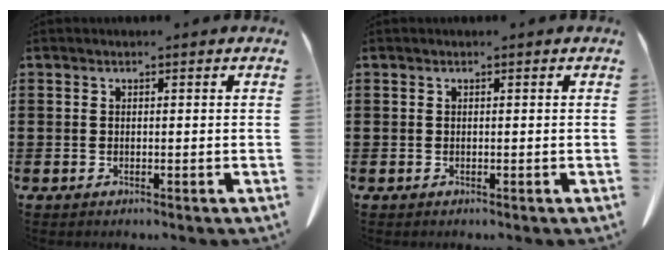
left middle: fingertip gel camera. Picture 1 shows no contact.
{"total": 0.0}